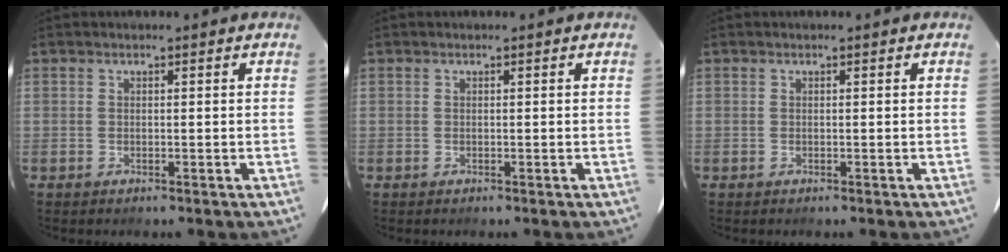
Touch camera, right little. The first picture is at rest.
{"total": 0.0}
{"total": 0.0}